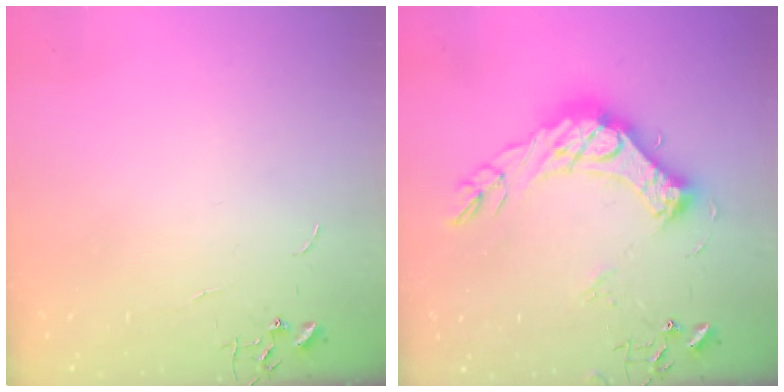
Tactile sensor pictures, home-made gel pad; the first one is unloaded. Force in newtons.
{"total": 21.8, "press": 21.7, "slide": 2.2}